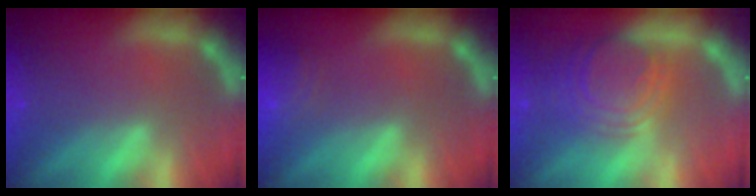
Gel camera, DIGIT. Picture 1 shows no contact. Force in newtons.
{"total": 3.0}
{"total": 7.6}